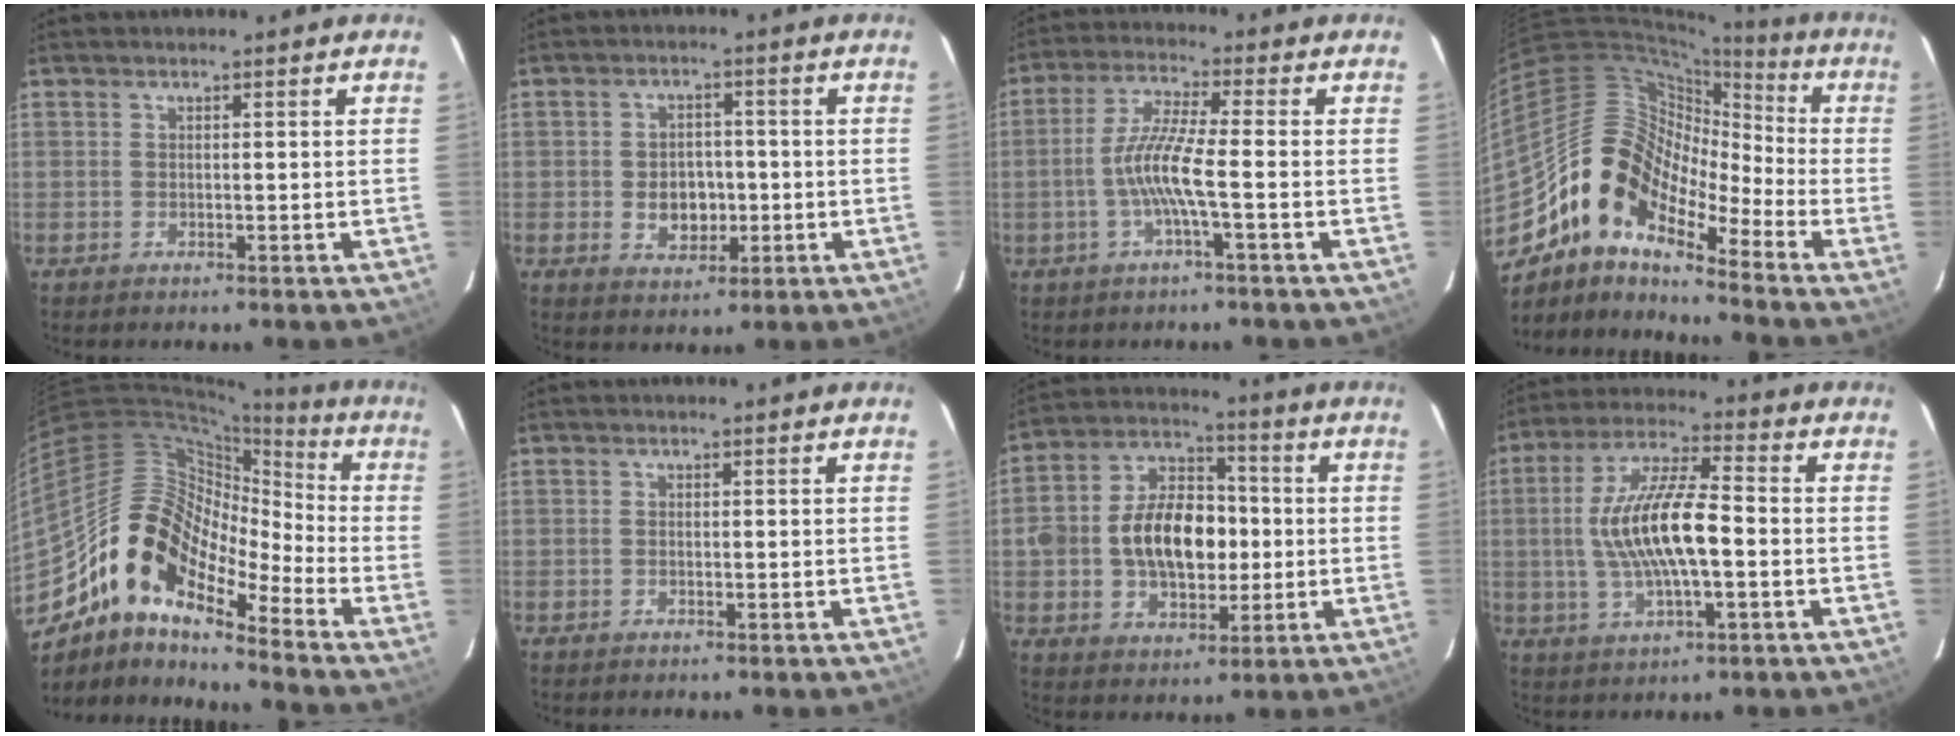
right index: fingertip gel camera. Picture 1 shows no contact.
{"total": 6.0, "force": [-1.0, 4.6, 3.7], "torque": [-0.072, 0.006, -0.007]}
{"total": 7.7, "force": [-2.1, -0.1, 7.5], "torque": [-0.160, 0.003, -0.040]}
{"total": 14.0, "force": [-9.0, 6.8, 8.3], "torque": [-0.135, 0.012, -0.192]}
{"total": 16.1, "force": [-10.5, 6.6, 10.3], "torque": [-0.170, 0.004, -0.218]}
{"total": 0.0}
{"total": 15.5, "force": [-0.8, 10.2, 11.7], "torque": [-0.224, 0.028, -0.010]}
{"total": 13.7, "force": [-1.2, 3.7, 13.1], "torque": [-0.257, 0.008, -0.022]}